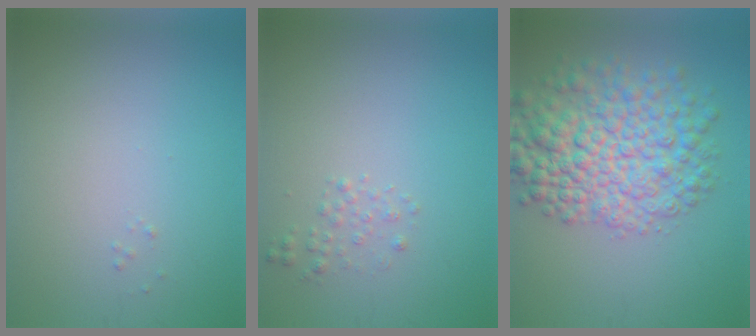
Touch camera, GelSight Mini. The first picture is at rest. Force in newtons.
{"total": 1.0, "press": 1.0, "slide": 0.1}
{"total": 8.9, "press": 8.9, "slide": 0.2}